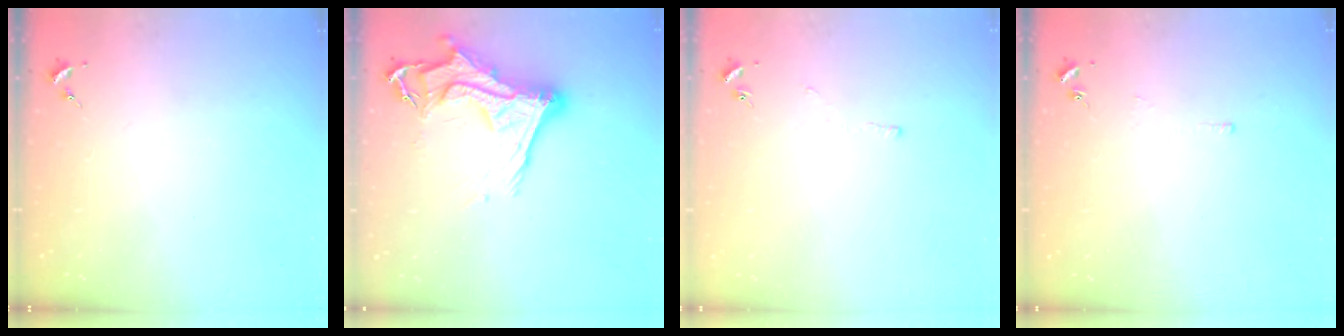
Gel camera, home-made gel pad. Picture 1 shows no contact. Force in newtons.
{"total": 18.3, "press": 18.2, "slide": 1.5}
{"total": 2.3, "press": 2.3, "slide": 0.4}
{"total": 3.1, "press": 3.0, "slide": 0.4}